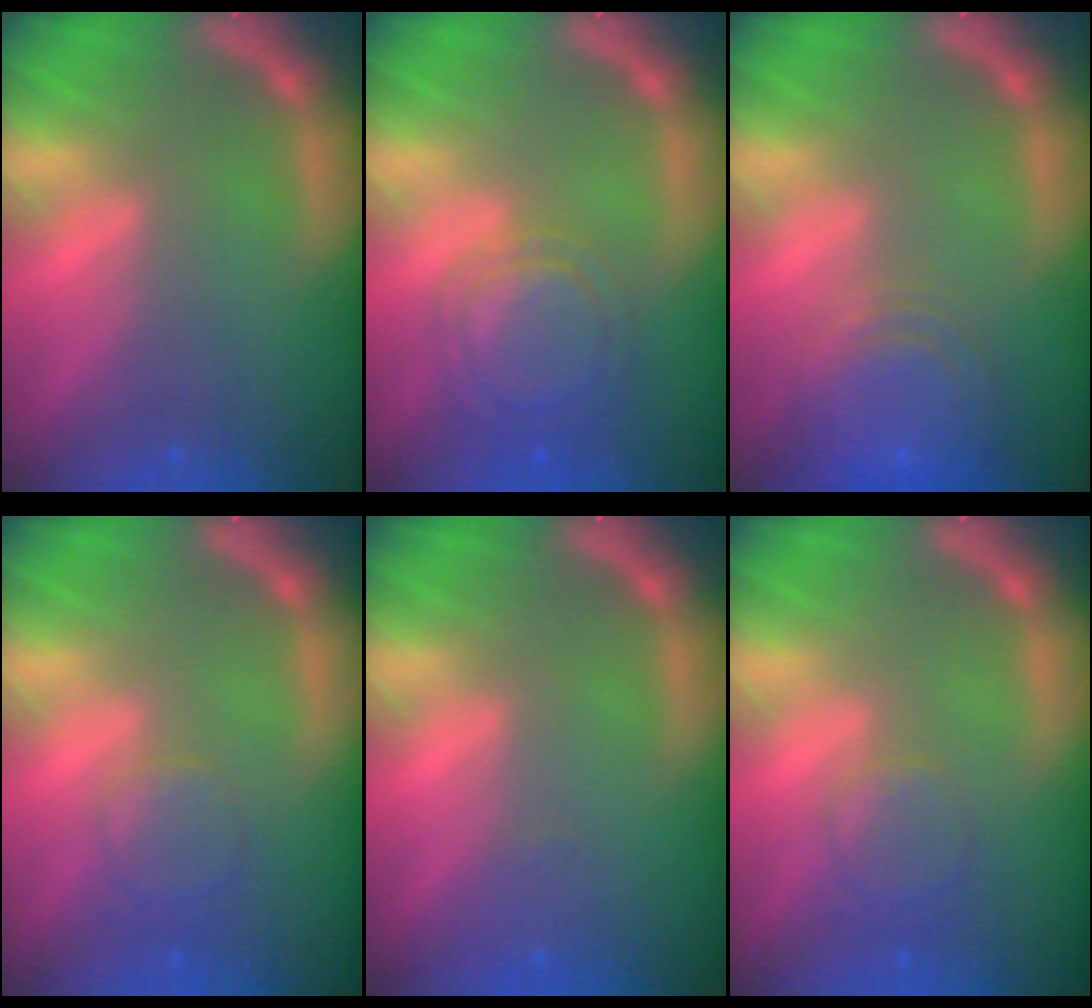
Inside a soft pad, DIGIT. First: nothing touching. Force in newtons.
{"total": 6.5}
{"total": 8.0}
{"total": 2.9}
{"total": 1.0}
{"total": 2.9}